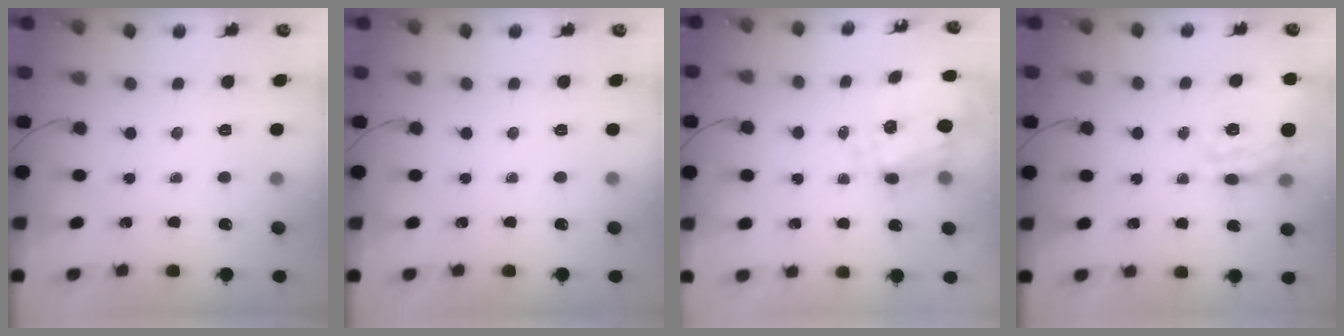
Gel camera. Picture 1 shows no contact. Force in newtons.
{"total": 0.0}
{"total": 3.7, "press": 3.2, "slide": 1.9}
{"total": 12.5, "press": 12.3, "slide": 2.0}